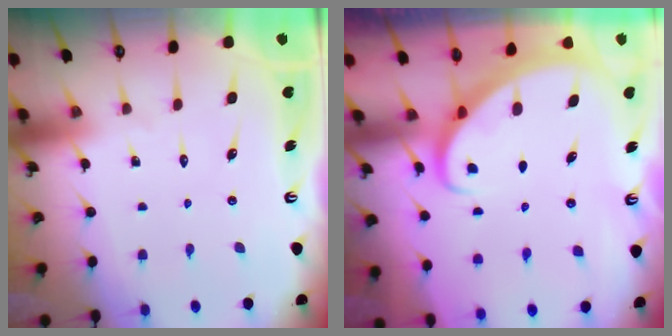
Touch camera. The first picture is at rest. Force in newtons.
{"total": 2.8, "press": 2.8, "slide": 0.2}